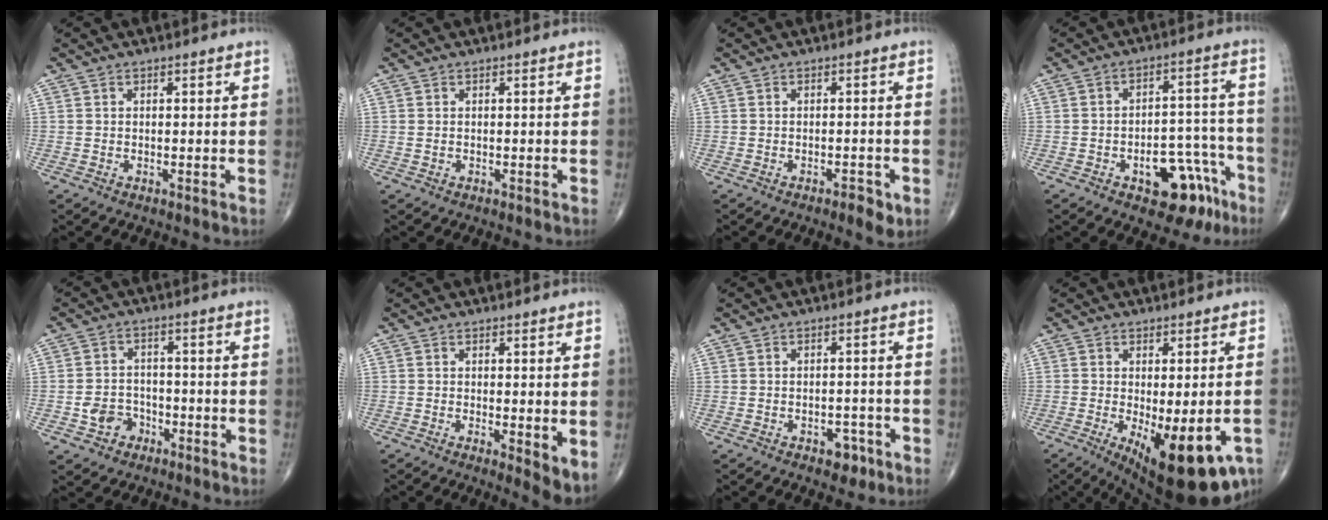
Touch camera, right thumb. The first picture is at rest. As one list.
[{"total": 0.5, "force": [-0.1, 0.4, 0.3], "torque": [-0.007, 0.002, 0.000]}, {"total": 2.8, "force": [-1.5, 1.0, 2.2], "torque": [-0.030, 0.002, -0.022]}, {"total": 12.8, "force": [-6.8, 6.8, 8.5], "torque": [-0.070, 0.060, -0.084]}, {"total": 5.5, "force": [-2.4, 4.5, 1.9], "torque": [-0.010, 0.024, -0.039]}, {"total": 4.7, "force": [-0.1, 1.3, 4.6], "torque": [-0.067, -0.017, -0.002]}, {"total": 3.5, "force": [-2.0, 2.1, 2.0], "torque": [-0.009, 0.013, -0.023]}, {"total": 16.2, "force": [-6.6, 6.0, 13.6], "torque": [-0.164, -0.016, -0.081]}]